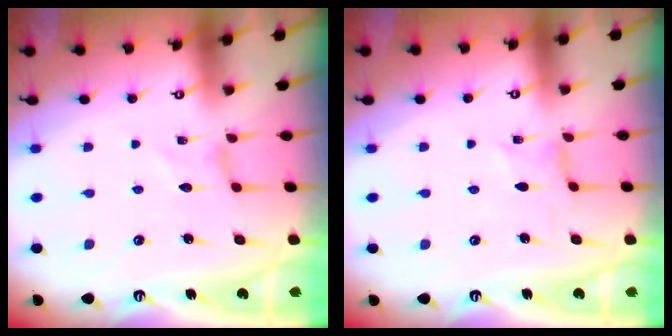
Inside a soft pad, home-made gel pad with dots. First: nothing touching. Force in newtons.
{"total": 0.0}